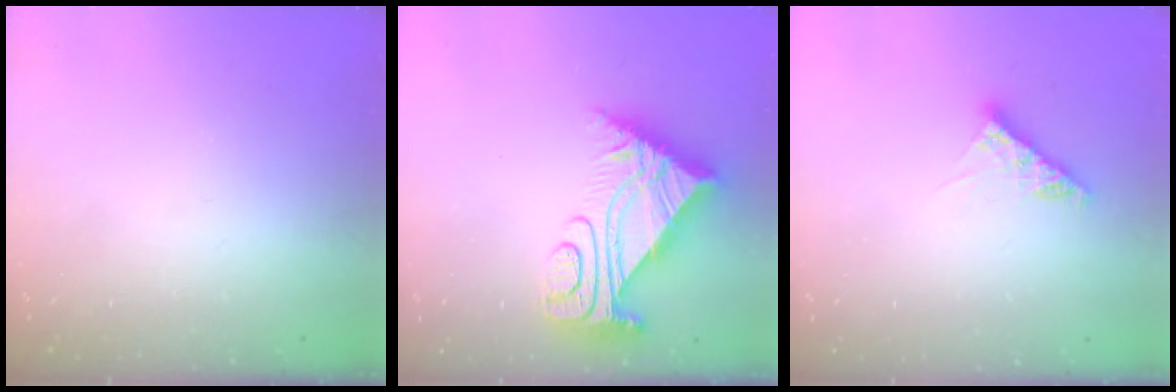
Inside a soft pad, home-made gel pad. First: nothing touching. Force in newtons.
{"total": 11.1, "press": 11.1, "slide": 1.0}
{"total": 7.9, "press": 7.8, "slide": 0.6}